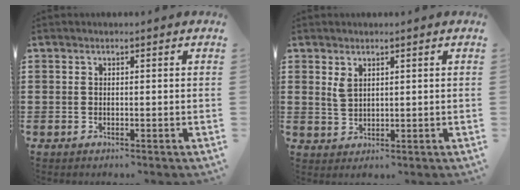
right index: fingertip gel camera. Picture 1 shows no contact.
{"total": 2.4, "force": [1.4, 1.2, 1.6], "torque": [-0.035, 0.004, 0.025]}